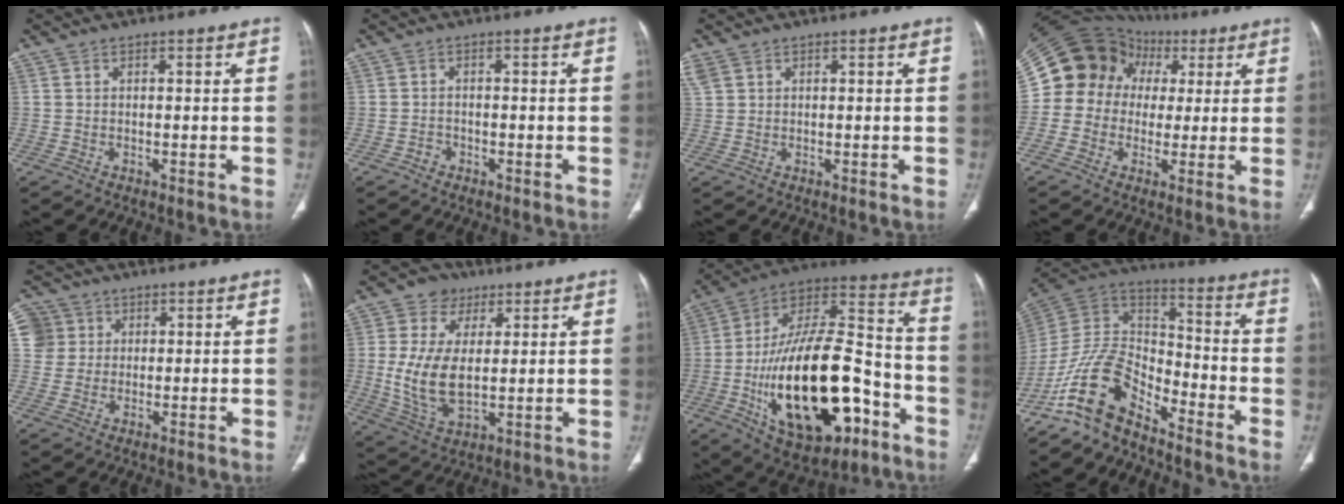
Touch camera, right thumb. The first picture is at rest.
{"total": 1.3, "force": [-0.8, 1.0, 0.1], "torque": [0.005, 0.007, -0.017]}
{"total": 2.9, "force": [1.6, 2.0, 1.2], "torque": [-0.035, 0.011, 0.043]}
{"total": 16.1, "force": [3.3, 14.6, 6.0], "torque": [-0.082, 0.044, 0.060]}
{"total": 5.8, "force": [1.8, 5.5, 0.7], "torque": [0.006, 0.005, 0.036]}
{"total": 13.5, "force": [2.3, 8.9, 9.8], "torque": [-0.177, -0.010, 0.044]}
{"total": 30.8, "force": [-10.1, 14.7, 25.1], "torque": [-0.442, 0.045, -0.150]}
{"total": 12.5, "force": [-9.5, 5.6, 5.9], "torque": [-0.101, 0.092, -0.193]}